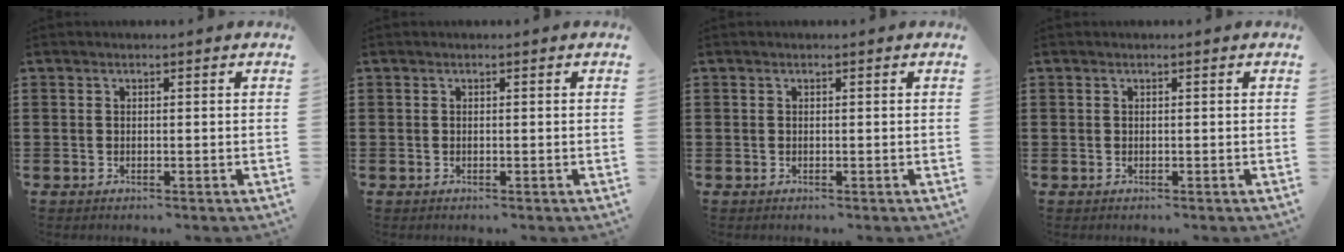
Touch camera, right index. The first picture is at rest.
{"total": 0.0}
{"total": 0.0}
{"total": 0.0}